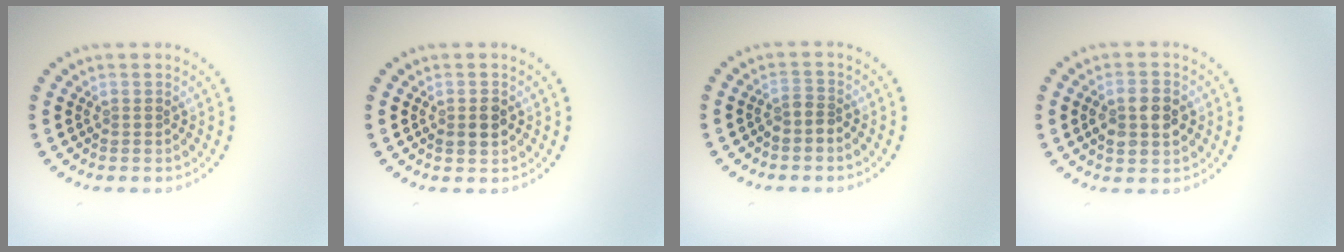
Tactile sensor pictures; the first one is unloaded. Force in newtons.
{"total": 1.7, "press": 1.7, "slide": 0.1}
{"total": 1.5, "press": 1.1, "slide": 1.0}
{"total": 3.5, "press": 3.5, "slide": 0.1}